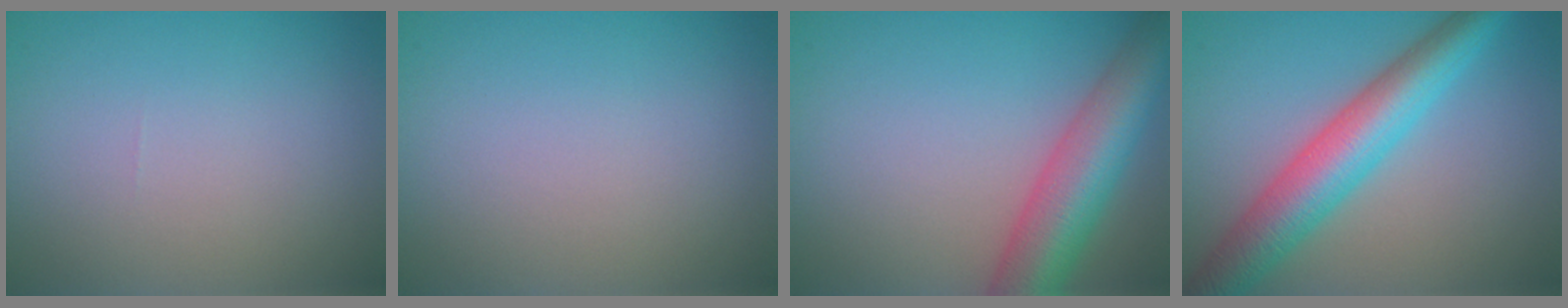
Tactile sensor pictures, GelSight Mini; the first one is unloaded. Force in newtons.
{"total": 0.0}
{"total": 8.1, "press": 8.1, "slide": 0.2}
{"total": 7.2, "press": 7.2, "slide": 0.1}